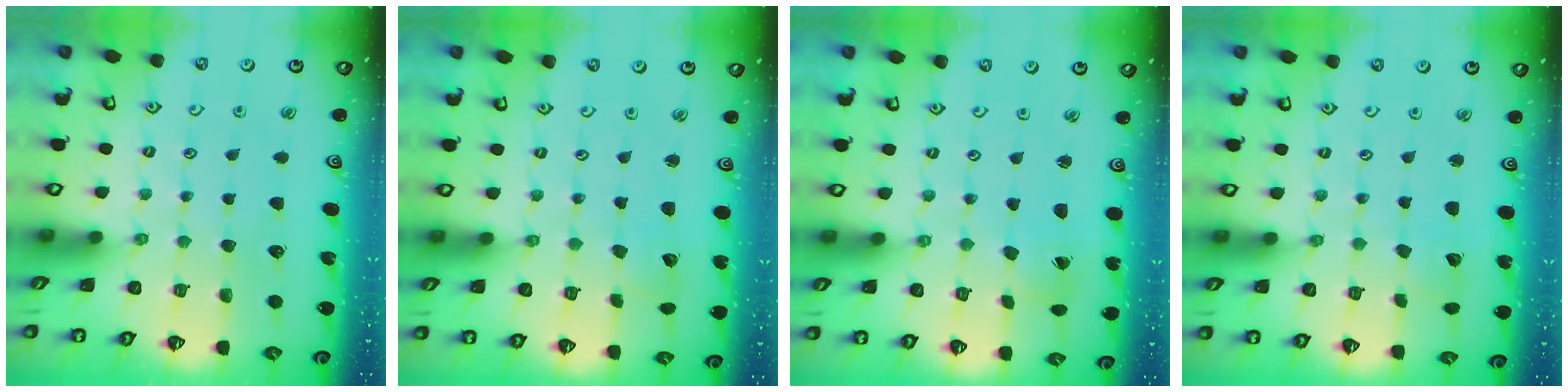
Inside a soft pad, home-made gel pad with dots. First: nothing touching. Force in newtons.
{"total": 2.3, "press": 2.3, "slide": 0.1}
{"total": 0.5, "press": 0.5, "slide": 0.1}
{"total": 2.9, "press": 2.9, "slide": 0.2}